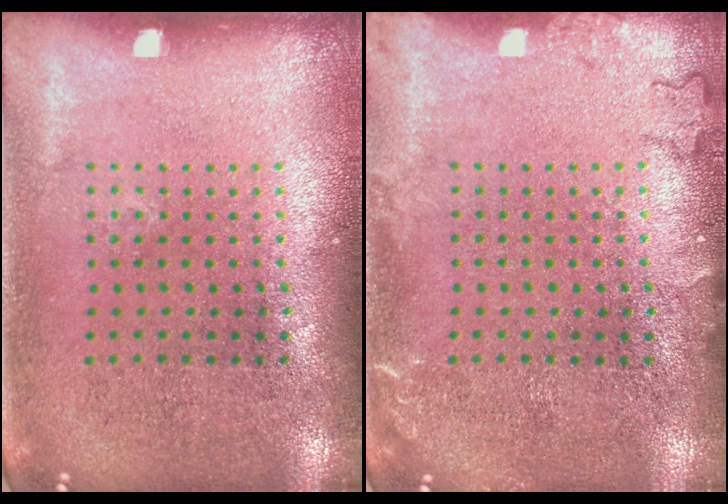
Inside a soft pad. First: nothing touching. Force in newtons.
{"total": 1.6, "press": 1.6, "slide": 0.3}